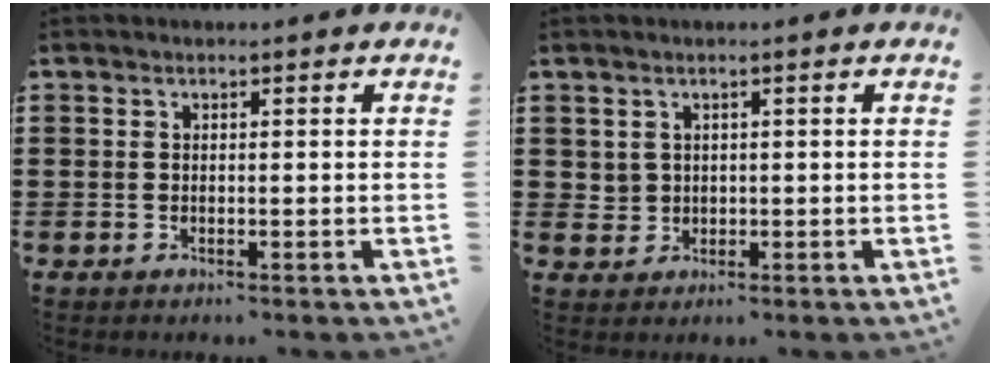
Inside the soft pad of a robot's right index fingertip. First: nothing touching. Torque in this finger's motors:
{"motor_torque": [-0.13, 0.16, 0.06, 0.01]}